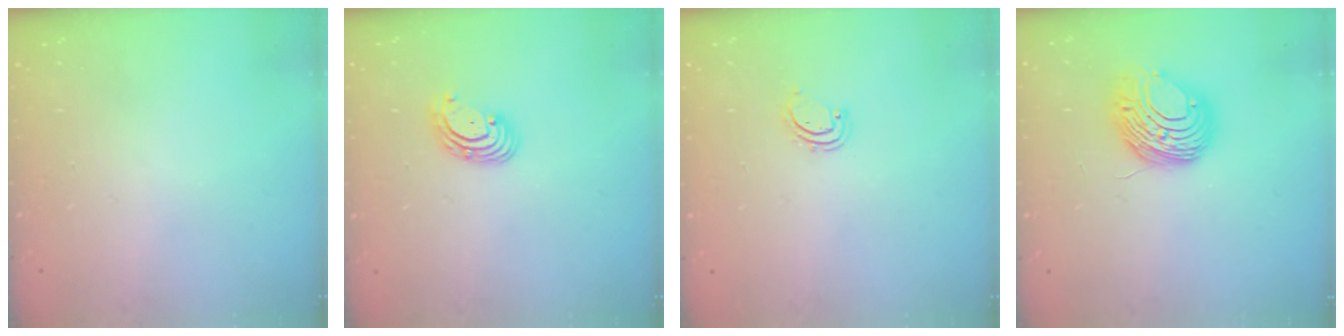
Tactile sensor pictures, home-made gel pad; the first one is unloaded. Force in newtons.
{"total": 2.8, "press": 2.8, "slide": 0.2}
{"total": 2.5, "press": 2.5, "slide": 0.3}
{"total": 10.0, "press": 9.9, "slide": 1.2}